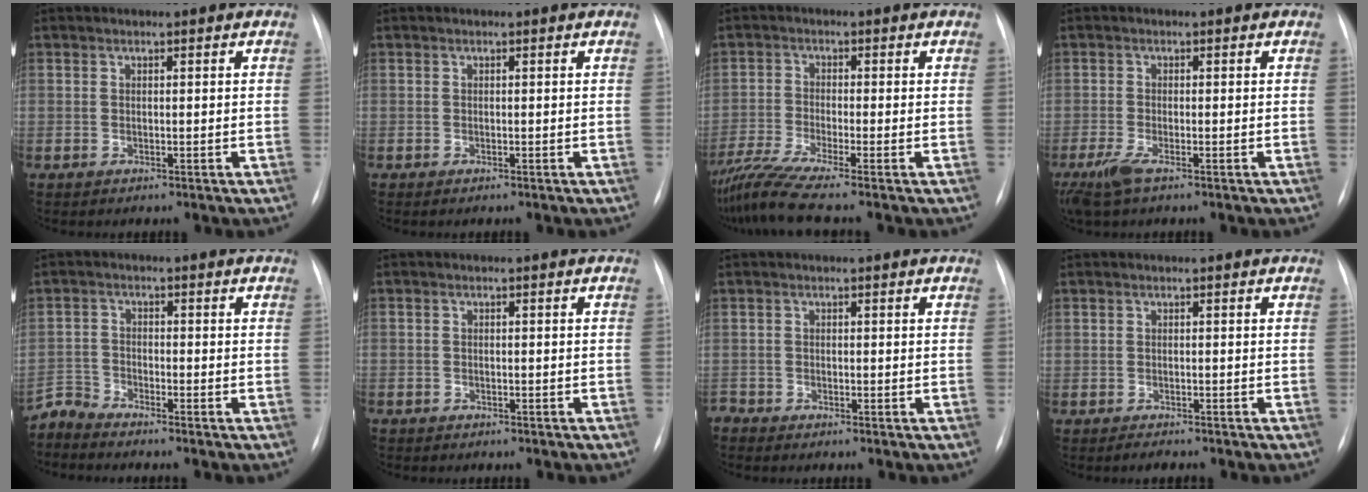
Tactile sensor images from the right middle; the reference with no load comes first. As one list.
[{"total": 0.0}, {"total": 8.4, "force": [-6.9, -1.5, 4.7], "torque": [-0.091, -0.025, -0.123]}, {"total": 3.6, "force": [-2.2, 0.6, 2.8], "torque": [-0.068, -0.013, -0.044]}, {"total": 3.5, "force": [-3.3, -0.6, -0.7], "torque": [0.016, -0.017, -0.066]}, {"total": 3.2, "force": [-2.6, 1.6, 1.1], "torque": [-0.018, 0.000, -0.024]}, {"total": 1.3, "force": [-1.3, 0.1, -0.2], "torque": [0.008, -0.004, -0.022]}, {"total": 1.4, "force": [-1.3, 0.3, 0.4], "torque": [-0.014, -0.005, -0.017]}]